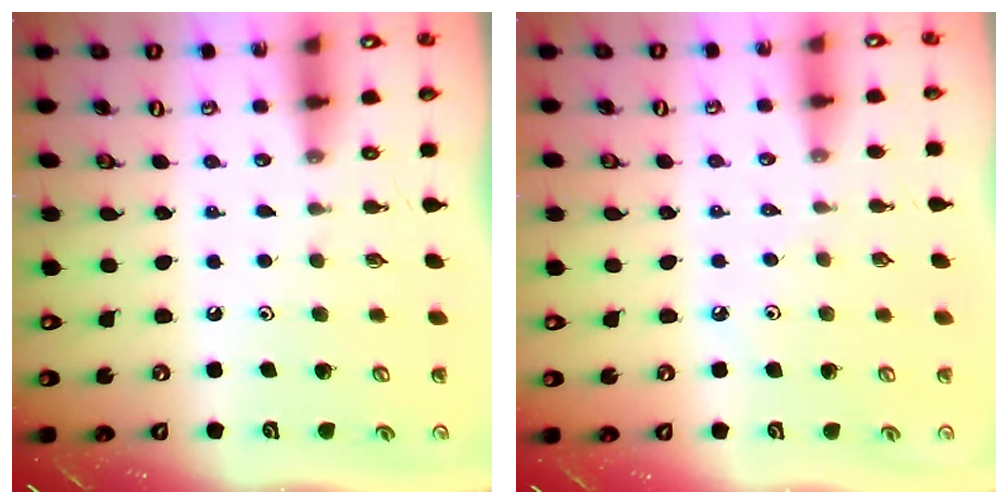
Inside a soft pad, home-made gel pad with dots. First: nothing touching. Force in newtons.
{"total": 2.0, "press": 2.0, "slide": 0.5}